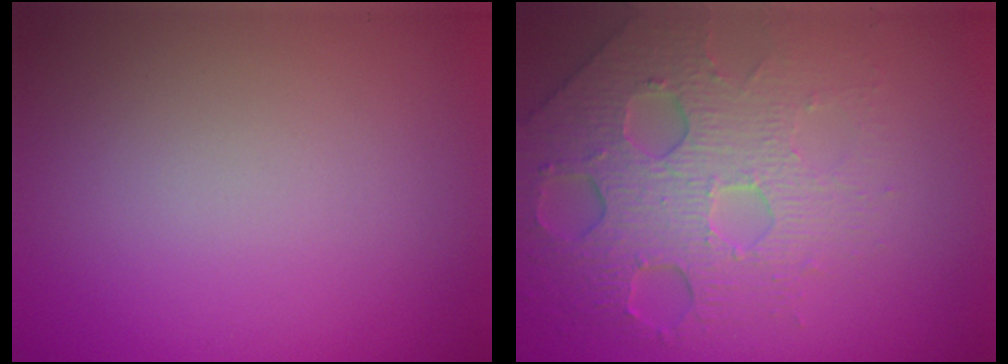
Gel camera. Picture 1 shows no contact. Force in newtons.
{"total": 7.3, "press": 5.0, "slide": 5.3}